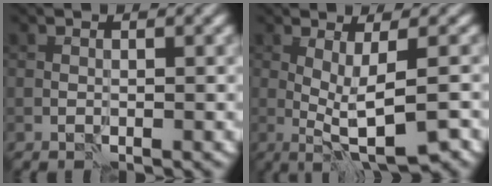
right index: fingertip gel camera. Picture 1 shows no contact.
{"total": 5.4, "force": [-0.8, 1.2, 5.1], "torque": [-0.087, -0.006, -0.009]}